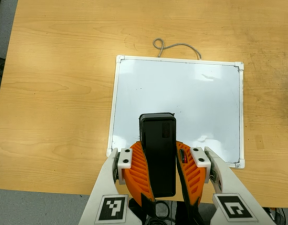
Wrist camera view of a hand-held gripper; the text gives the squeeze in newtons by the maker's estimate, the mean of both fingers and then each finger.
{"total": 11.5, "left": 8.2, "right": 14.7}